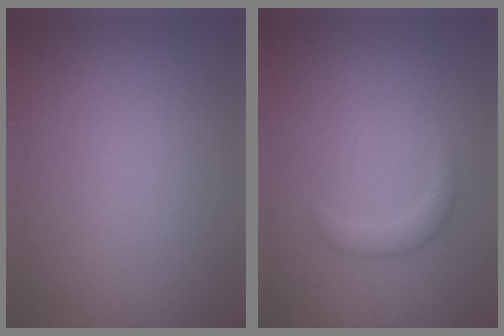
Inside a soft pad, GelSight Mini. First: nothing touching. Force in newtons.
{"total": 1.6, "press": 1.6, "slide": 0.0}